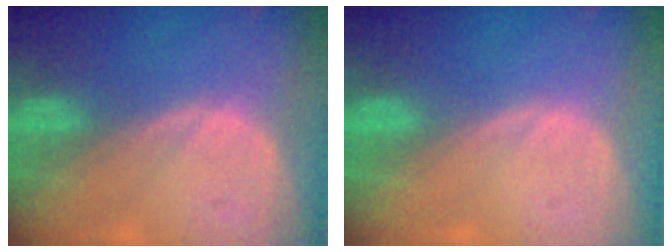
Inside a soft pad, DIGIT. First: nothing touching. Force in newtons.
{"total": 0.0}